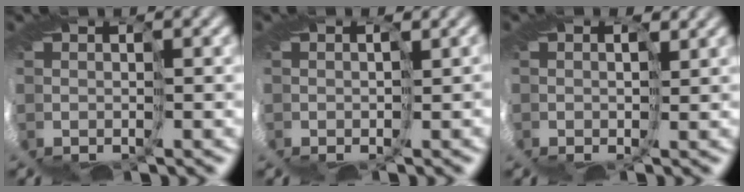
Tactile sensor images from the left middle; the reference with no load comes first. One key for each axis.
{"total": 1.3, "fx": -0.6, "fy": 0.5, "fz": 1.0, "tx": -0.019, "ty": -0.005, "tz": -0.005}
{"total": 1.3, "fx": 0.9, "fy": 0.6, "fz": 0.8, "tx": -0.024, "ty": 0.009, "tz": 0.006}